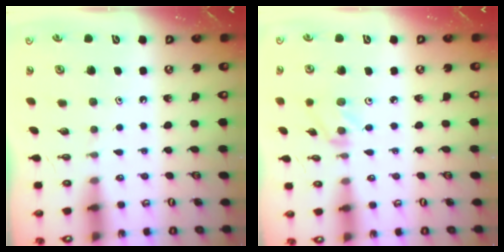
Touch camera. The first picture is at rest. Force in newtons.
{"total": 2.2, "press": 2.2, "slide": 0.3}